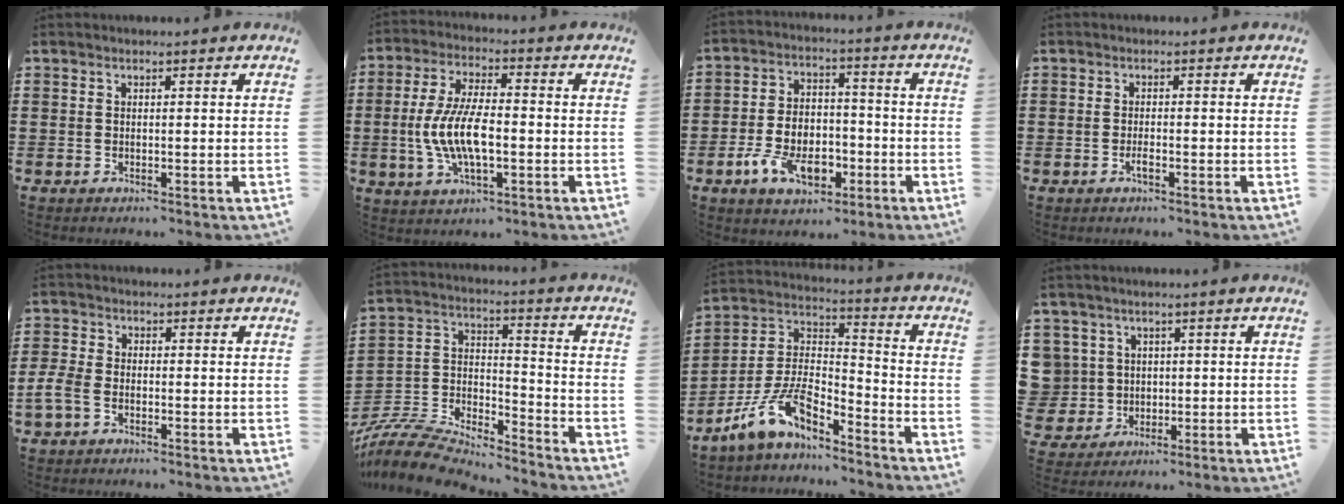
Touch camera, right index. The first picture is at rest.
{"total": 9.6, "force": [-1.5, 3.7, 8.7], "torque": [-0.190, -0.006, -0.032]}
{"total": 8.6, "force": [-3.7, 5.5, 5.6], "torque": [-0.124, 0.010, -0.068]}
{"total": 1.5, "force": [-0.7, 0.4, 1.2], "torque": [-0.032, -0.005, -0.014]}
{"total": 3.4, "force": [-1.8, 1.8, 2.2], "torque": [-0.059, -0.001, -0.040]}
{"total": 7.9, "force": [-7.5, 1.7, 1.6], "torque": [-0.049, 0.002, -0.153]}
{"total": 9.9, "force": [-7.3, 3.8, 5.5], "torque": [-0.132, 0.002, -0.149]}
{"total": 5.3, "force": [1.1, 5.2, 0.3], "torque": [-0.041, 0.013, 0.021]}